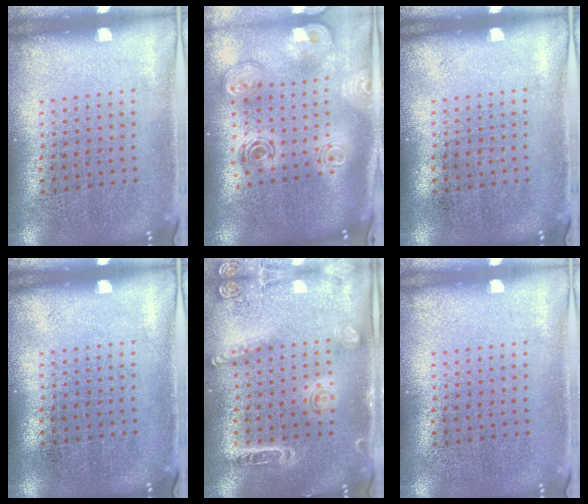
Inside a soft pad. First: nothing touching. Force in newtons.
{"total": 2.9, "press": 2.1, "slide": 2.1}
{"total": 0.0}
{"total": 0.0}
{"total": 1.6, "press": 1.5, "slide": 0.5}
{"total": 0.0}